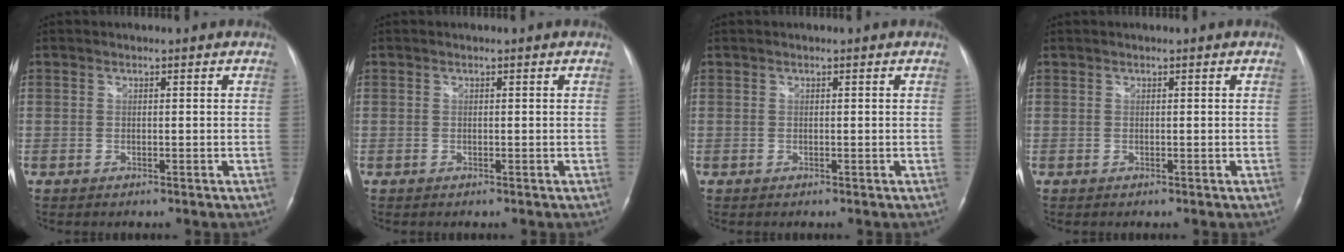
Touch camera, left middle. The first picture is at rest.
{"total": 0.0}
{"total": 0.0}
{"total": 0.0}